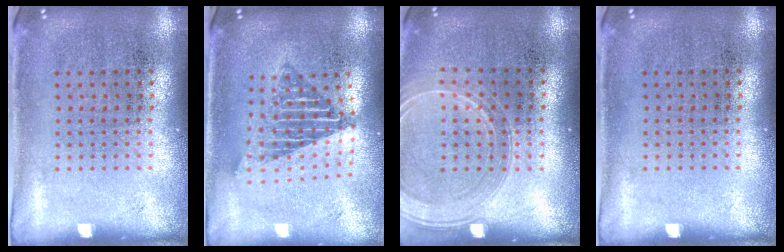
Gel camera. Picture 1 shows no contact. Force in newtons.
{"total": 1.7, "press": 1.3, "slide": 1.0}
{"total": 1.6, "press": 1.6, "slide": 0.3}
{"total": 0.0}